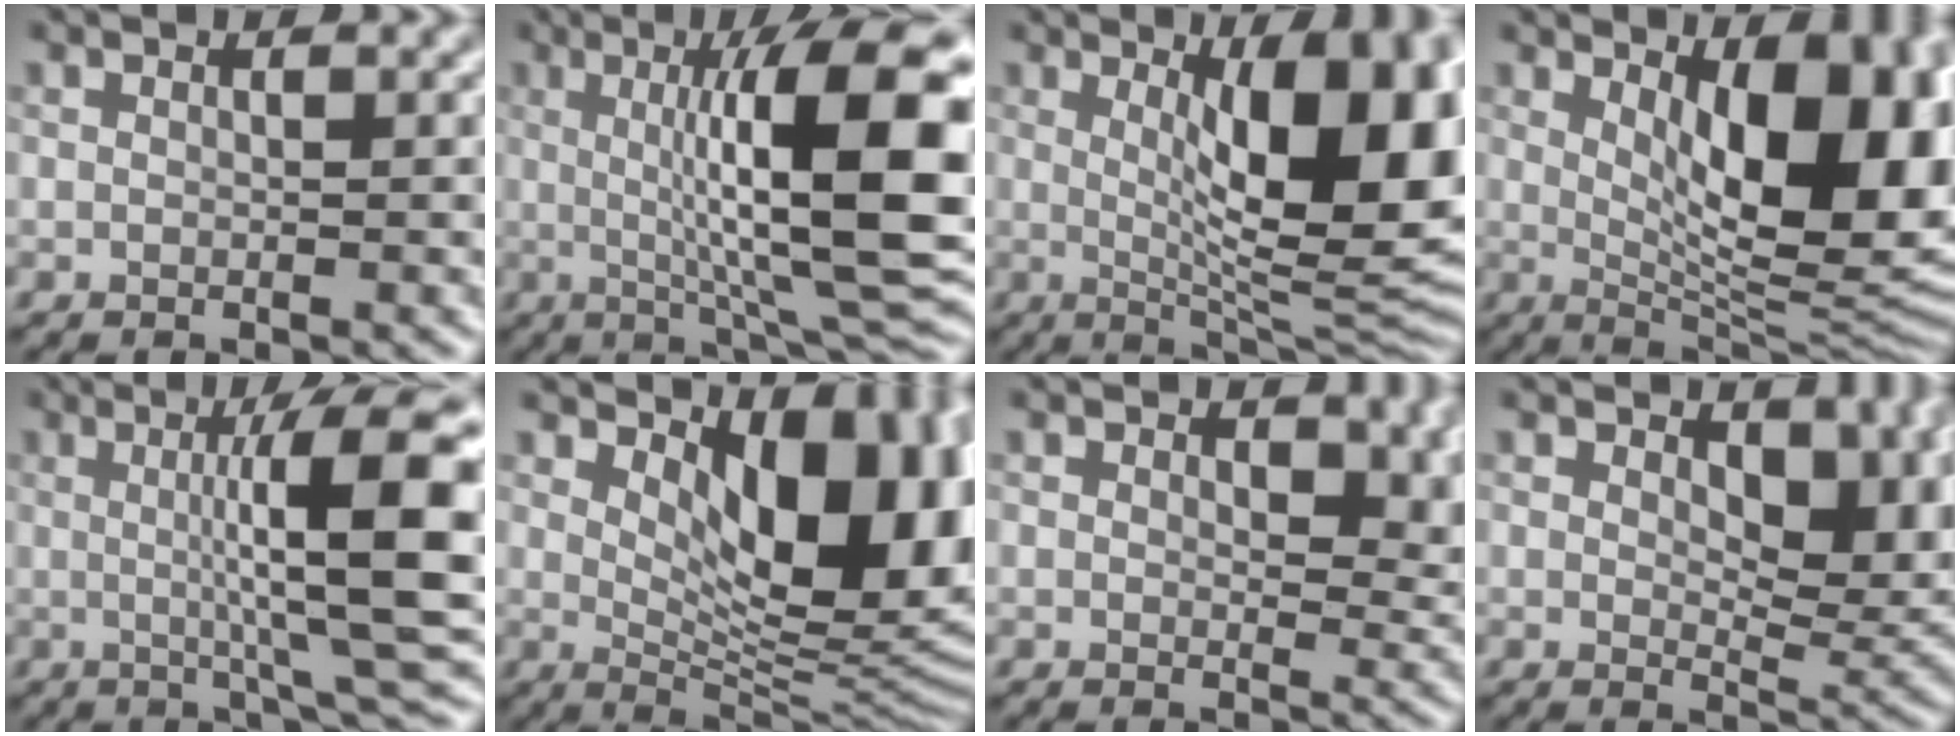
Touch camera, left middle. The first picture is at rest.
{"total": 13.8, "force": [1.2, 2.8, 13.4], "torque": [-0.180, 0.008, 0.018]}
{"total": 12.3, "force": [1.9, 3.6, 11.6], "torque": [-0.151, -0.005, 0.034]}
{"total": 12.9, "force": [2.8, 5.1, 11.5], "torque": [-0.138, -0.004, 0.045]}
{"total": 11.3, "force": [1.1, 2.0, 11.1], "torque": [-0.149, 0.007, 0.018]}
{"total": 12.2, "force": [3.5, 5.9, 10.1], "torque": [-0.123, -0.012, 0.065]}
{"total": 4.2, "force": [1.5, 2.5, 3.1], "torque": [-0.041, -0.009, 0.020]}
{"total": 6.7, "force": [2.3, 3.7, 5.1], "torque": [-0.067, -0.013, 0.035]}